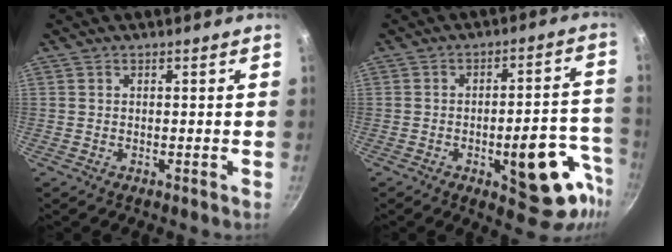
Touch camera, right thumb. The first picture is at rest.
{"total": 17.4, "force": [-6.9, 7.1, 14.3], "torque": [-0.118, 0.039, -0.085]}